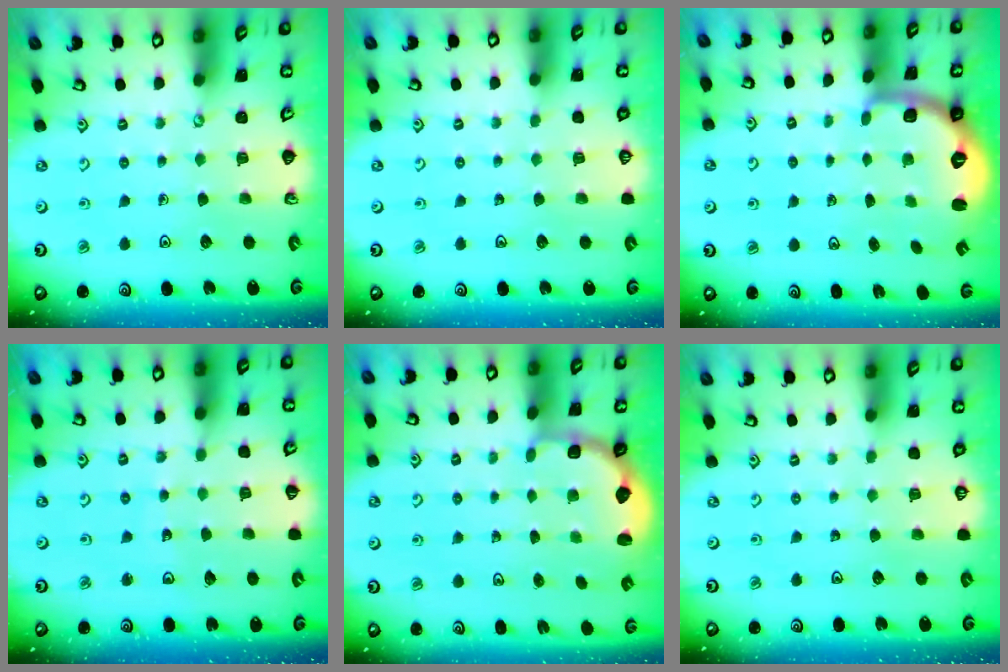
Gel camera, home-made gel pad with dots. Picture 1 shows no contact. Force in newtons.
{"total": 0.0}
{"total": 2.5, "press": 2.0, "slide": 1.6}
{"total": 5.9, "press": 5.9, "slide": 0.5}
{"total": 2.7, "press": 2.0, "slide": 1.9}
{"total": 0.0}